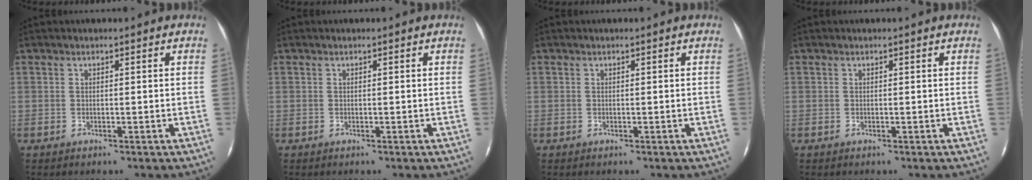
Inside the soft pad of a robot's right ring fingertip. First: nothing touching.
{"total": 0.0}
{"total": 0.0}
{"total": 0.0}